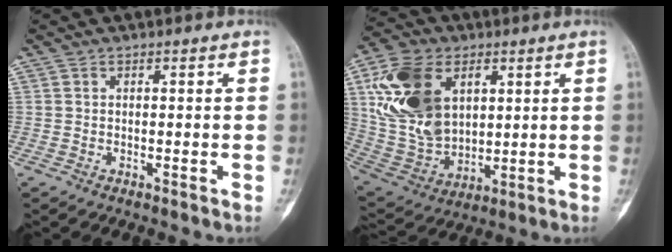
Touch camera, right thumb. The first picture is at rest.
{"total": 19.3, "force": [5.6, 12.9, 13.3], "torque": [-0.246, -0.010, 0.119]}